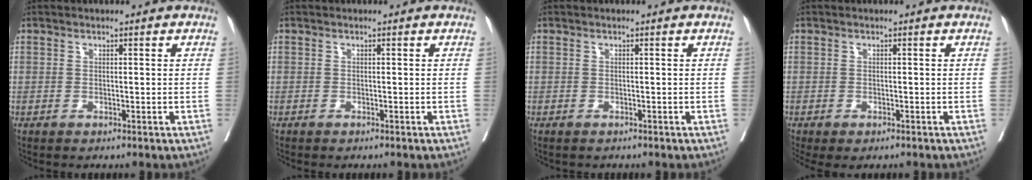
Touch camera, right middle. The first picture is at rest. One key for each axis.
{"total": 0.9, "fx": -0.8, "fy": 0.2, "fz": 0.3, "tx": -0.003, "ty": -0.002, "tz": -0.013}
{"total": 0.9, "fx": -0.8, "fy": 0.4, "fz": 0.2, "tx": -0.009, "ty": -0.001, "tz": -0.012}
{"total": 4.3, "fx": -3.1, "fy": 1.9, "fz": 2.2, "tx": -0.032, "ty": -0.011, "tz": -0.044}